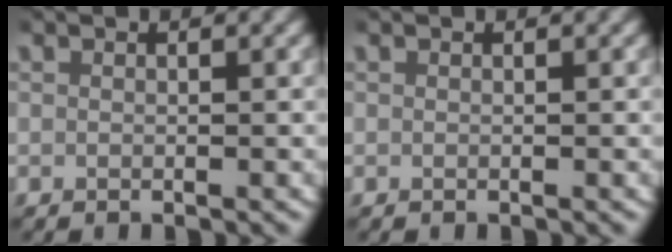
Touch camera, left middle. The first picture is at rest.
{"total": 0.0}